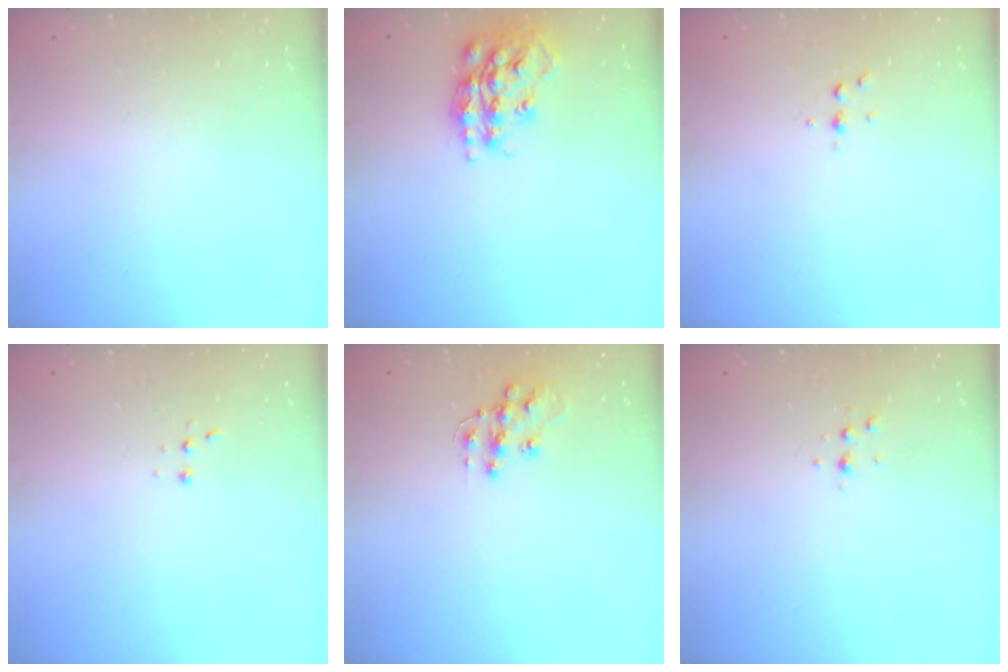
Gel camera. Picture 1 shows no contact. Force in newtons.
{"total": 17.0, "press": 16.9, "slide": 1.2}
{"total": 2.5, "press": 2.4, "slide": 0.2}
{"total": 2.7, "press": 2.7, "slide": 0.5}
{"total": 10.7, "press": 10.7, "slide": 0.7}
{"total": 3.7, "press": 3.2, "slide": 1.7}